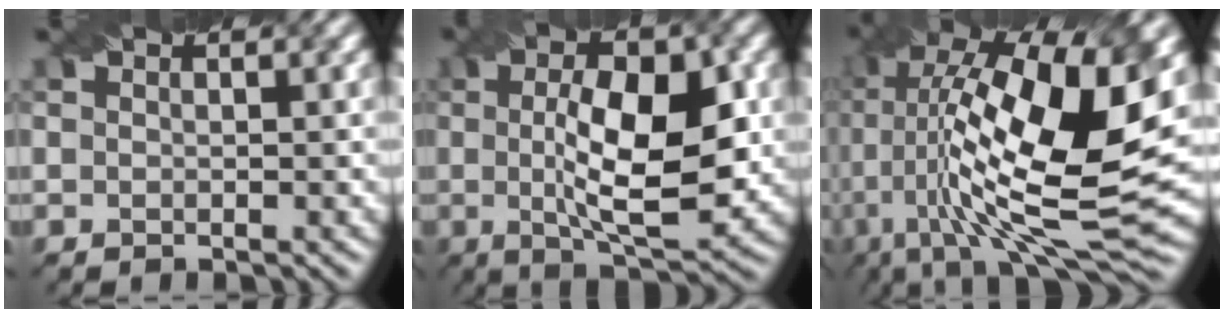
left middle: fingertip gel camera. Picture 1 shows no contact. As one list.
[{"total": 9.7, "force": [0.2, 3.3, 9.2], "torque": [-0.138, 0.003, 0.006]}, {"total": 17.9, "force": [2.6, 6.4, 16.5], "torque": [-0.293, 0.017, 0.056]}]